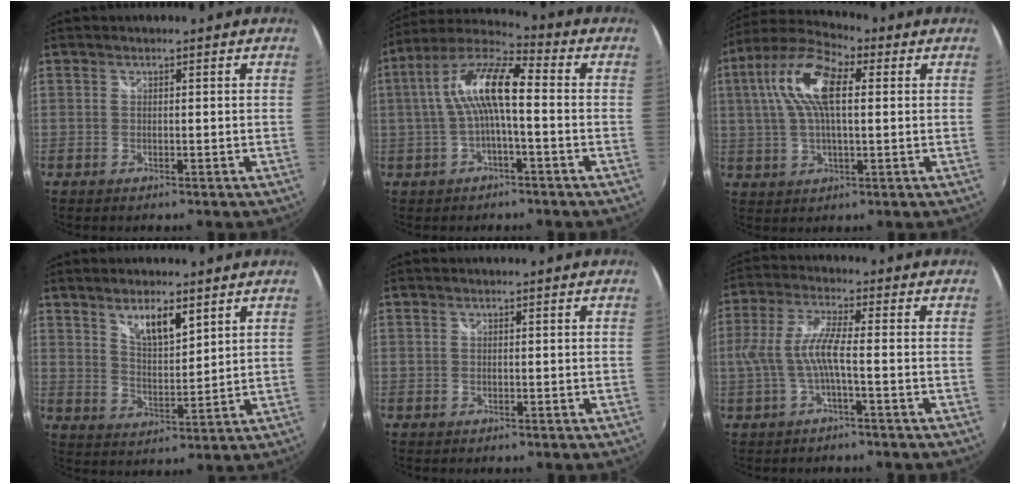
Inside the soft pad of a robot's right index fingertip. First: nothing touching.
{"total": 11.5, "force": [-0.1, 2.9, 11.1], "torque": [-0.219, 0.024, -0.007]}
{"total": 13.3, "force": [3.3, 5.4, 11.7], "torque": [-0.232, 0.027, 0.050]}
{"total": 6.9, "force": [4.5, 2.2, 4.7], "torque": [-0.078, -0.002, 0.083]}
{"total": 0.0}
{"total": 6.8, "force": [-1.7, 0.6, 6.6], "torque": [-0.147, 0.001, -0.025]}